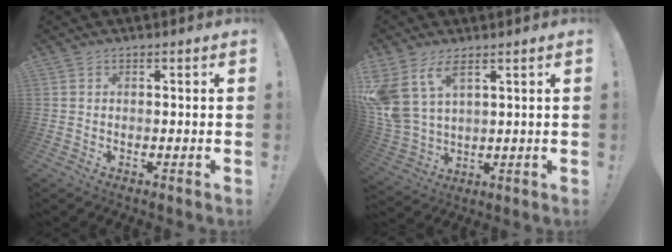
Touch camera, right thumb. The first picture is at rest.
{"total": 10.6, "force": [6.0, 5.4, 6.8], "torque": [-0.154, -0.031, 0.121]}